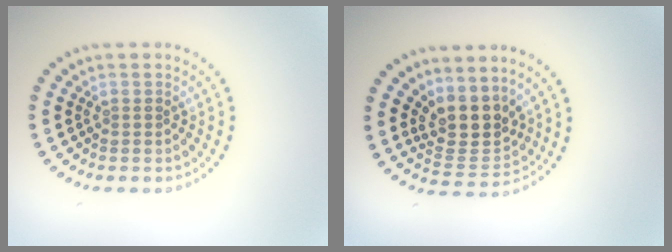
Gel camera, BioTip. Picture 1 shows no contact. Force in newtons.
{"total": 3.8, "press": 3.1, "slide": 2.2}